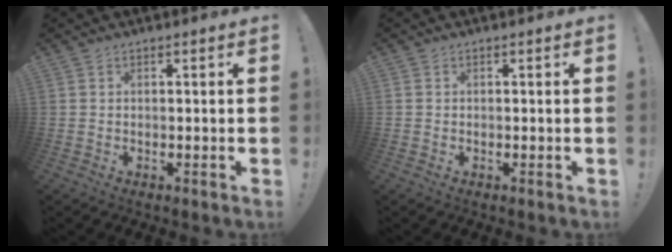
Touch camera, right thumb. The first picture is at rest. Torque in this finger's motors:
{"motor_torque": [-0.16, -0.23, -0.08, 0.20, -0.03]}